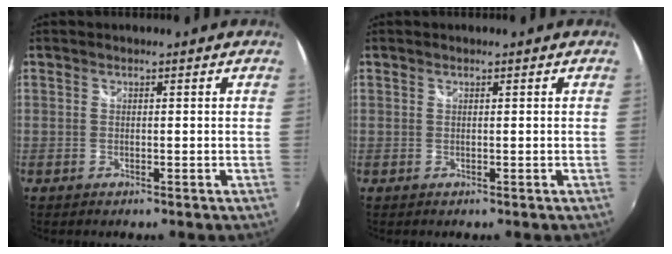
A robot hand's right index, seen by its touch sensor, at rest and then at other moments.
{"total": 0.0}